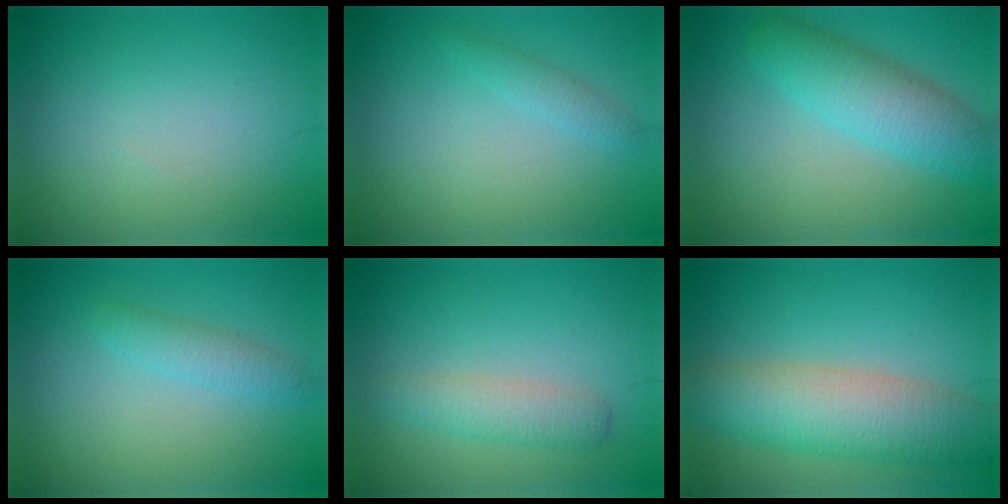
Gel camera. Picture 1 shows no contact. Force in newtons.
{"total": 1.3, "press": 1.3, "slide": 0.0}
{"total": 5.4, "press": 5.4, "slide": 0.2}
{"total": 2.0, "press": 2.0, "slide": 0.1}
{"total": 2.6, "press": 2.6, "slide": 0.0}
{"total": 7.5, "press": 7.5, "slide": 0.4}